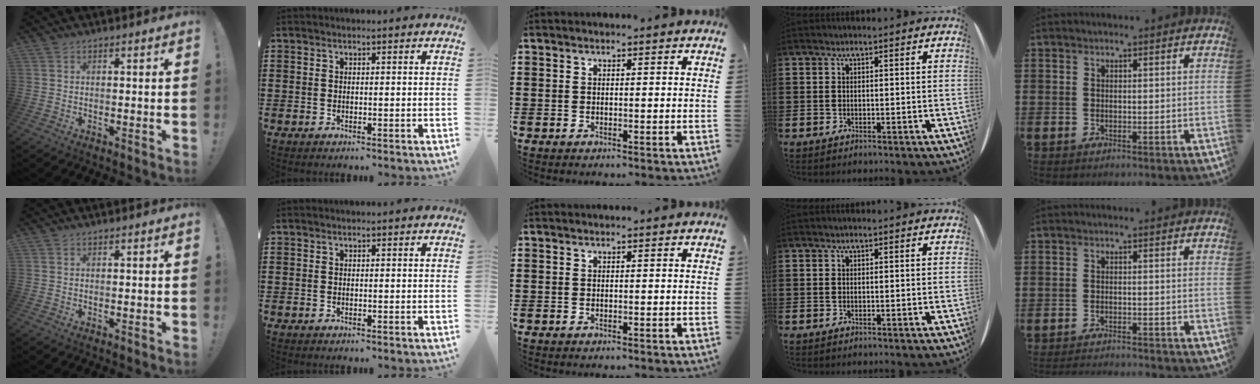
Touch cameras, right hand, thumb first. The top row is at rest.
{"little": {"total": 1.5, "force": [-1.5, -0.2, 0.0], "torque": [-0.003, 0.003, -0.031]}}